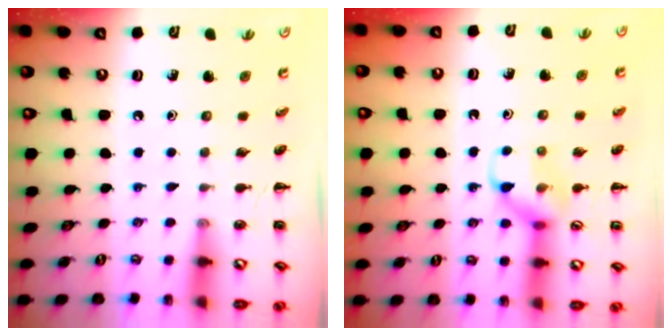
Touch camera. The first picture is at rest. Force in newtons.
{"total": 10.7, "press": 10.7, "slide": 0.9}